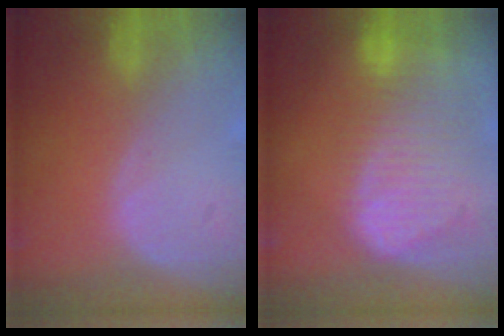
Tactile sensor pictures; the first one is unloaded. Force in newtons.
{"total": 10.5, "press": 9.0, "slide": 5.3}